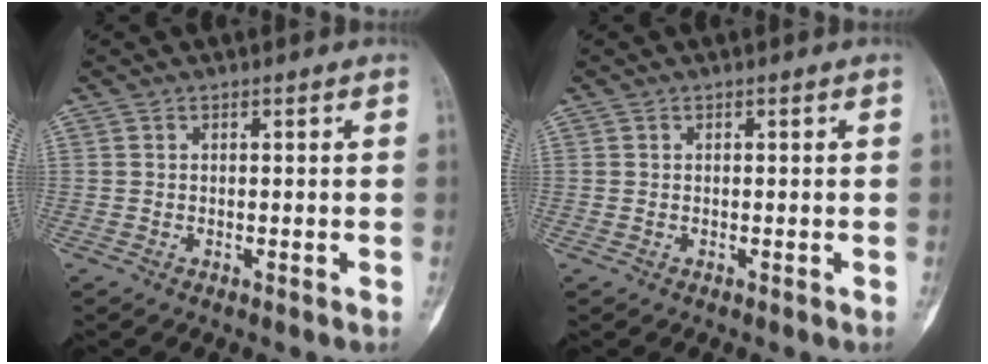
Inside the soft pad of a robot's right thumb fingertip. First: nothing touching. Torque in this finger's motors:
{"motor_torque": [-0.17, -0.20, -0.17, -0.15, -0.02]}